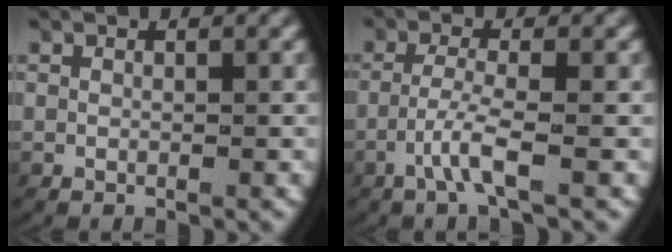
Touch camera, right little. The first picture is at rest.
{"total": 2.9, "force": [-1.4, 0.2, 2.5], "torque": [-0.060, -0.009, -0.022]}